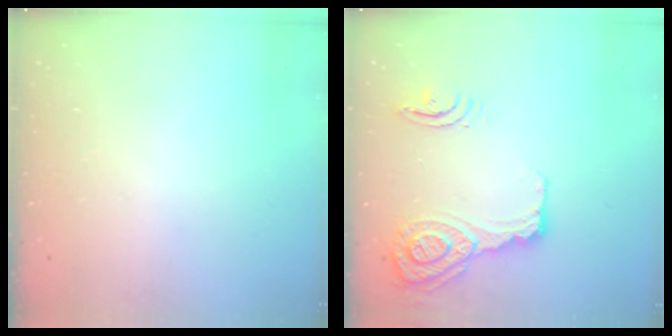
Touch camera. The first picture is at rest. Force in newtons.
{"total": 17.9, "press": 17.6, "slide": 3.7}